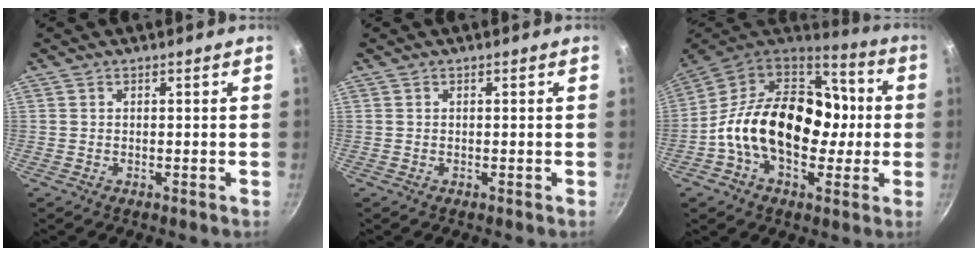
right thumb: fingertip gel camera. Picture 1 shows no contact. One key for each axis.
{"total": 0.0}
{"total": 24.1, "fx": -1.3, "fy": 16.6, "fz": 17.4, "tx": -0.249, "ty": 0.048, "tz": -0.031}